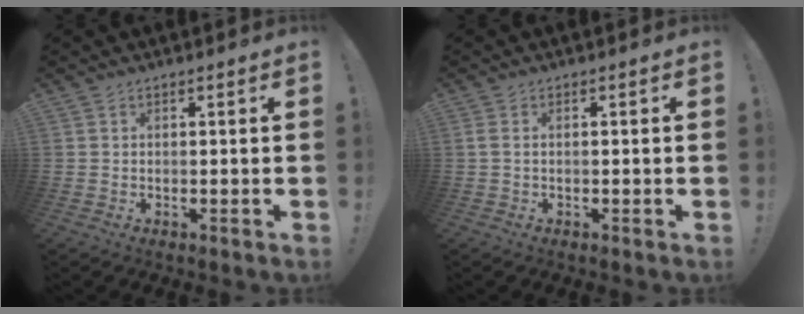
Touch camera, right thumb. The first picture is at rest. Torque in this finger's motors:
{"motor_torque": [0.01, -0.08, -0.08, 0.04, 0.04]}